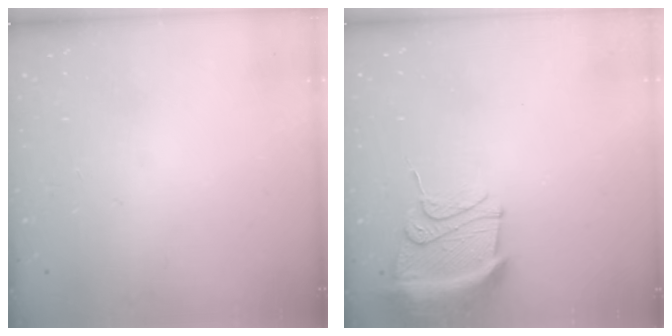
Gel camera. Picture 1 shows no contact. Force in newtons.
{"total": 12.3, "press": 11.9, "slide": 2.9}